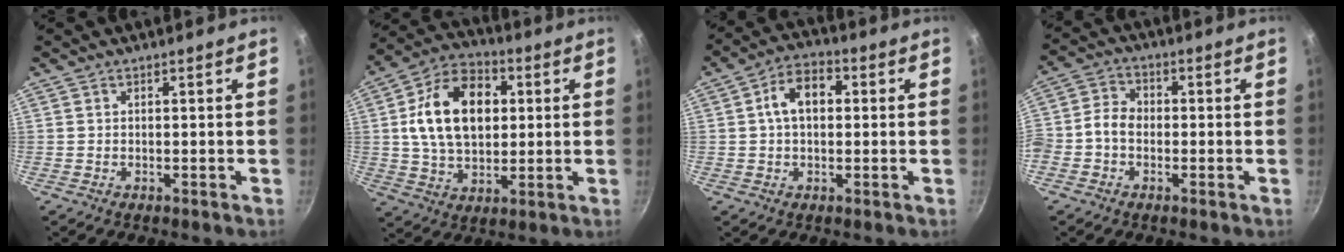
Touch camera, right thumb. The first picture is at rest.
{"total": 17.4, "force": [2.9, 11.8, 12.5], "torque": [-0.185, 0.011, 0.042]}
{"total": 8.1, "force": [1.1, 5.3, 6.0], "torque": [-0.077, 0.022, 0.007]}
{"total": 5.5, "force": [-1.2, 4.4, 3.0], "torque": [-0.038, 0.020, -0.038]}